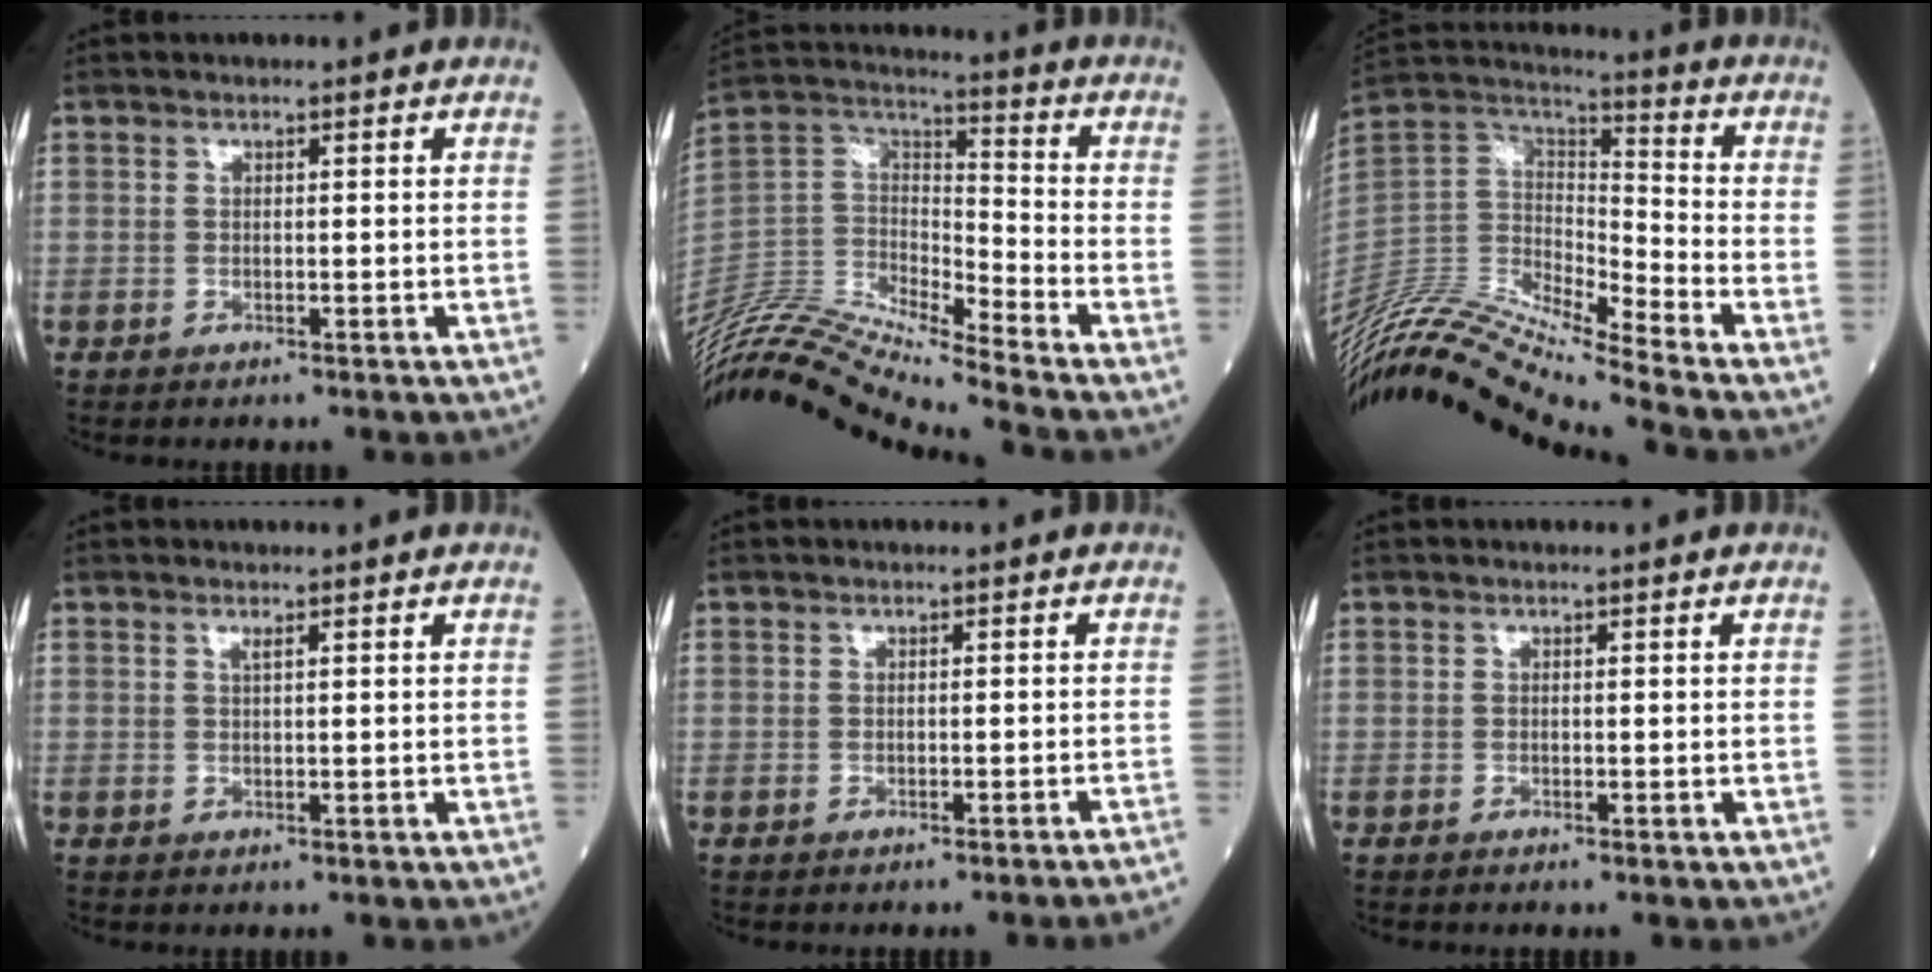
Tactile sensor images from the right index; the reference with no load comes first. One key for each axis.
{"total": 18.6, "fx": -17.4, "fy": -0.8, "fz": 6.6, "tx": -0.128, "ty": 0.032, "tz": -0.326}
{"total": 19.8, "fx": -17.9, "fy": -0.5, "fz": 8.3, "tx": -0.175, "ty": 0.024, "tz": -0.338}
{"total": 0.6, "fx": 0.4, "fy": -0.1, "fz": 0.5, "tx": -0.012, "ty": -0.002, "tz": 0.008}
{"total": 4.7, "fx": -4.2, "fy": -1.3, "fz": 1.5, "tx": -0.008, "ty": -0.012, "tz": -0.046}
{"total": 0.0}